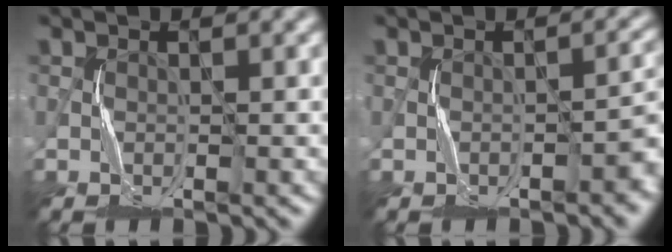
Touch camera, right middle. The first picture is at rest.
{"total": 2.5, "force": [-1.4, 1.0, 1.8], "torque": [-0.020, 0.005, -0.021]}